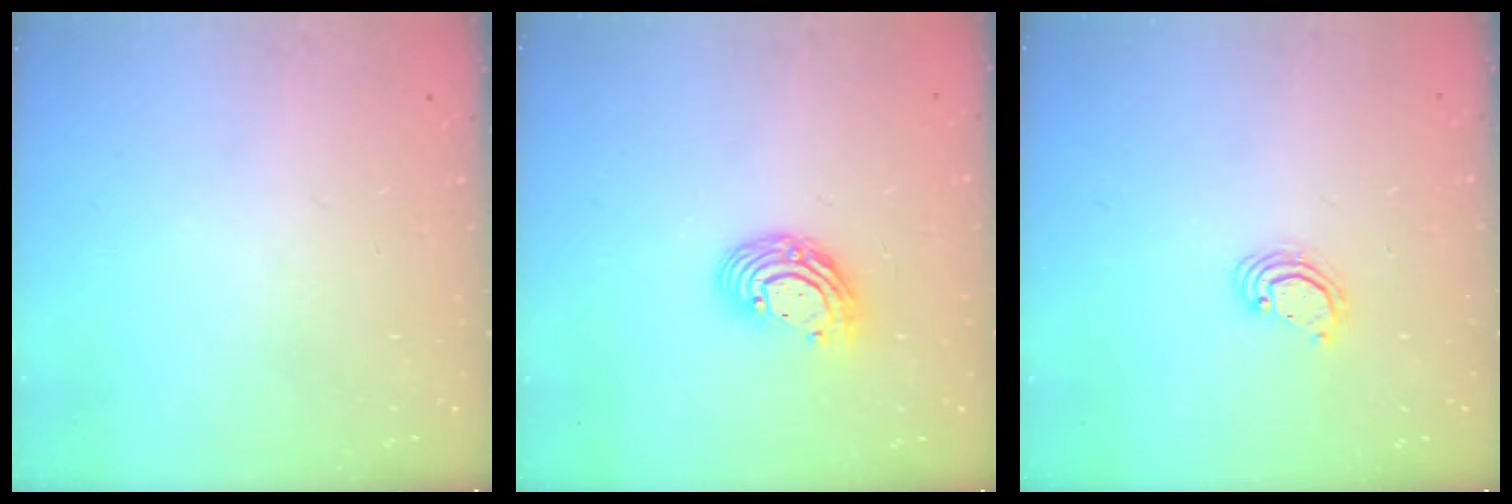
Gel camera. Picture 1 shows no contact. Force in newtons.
{"total": 9.9, "press": 9.9, "slide": 0.8}
{"total": 3.6, "press": 3.6, "slide": 0.4}